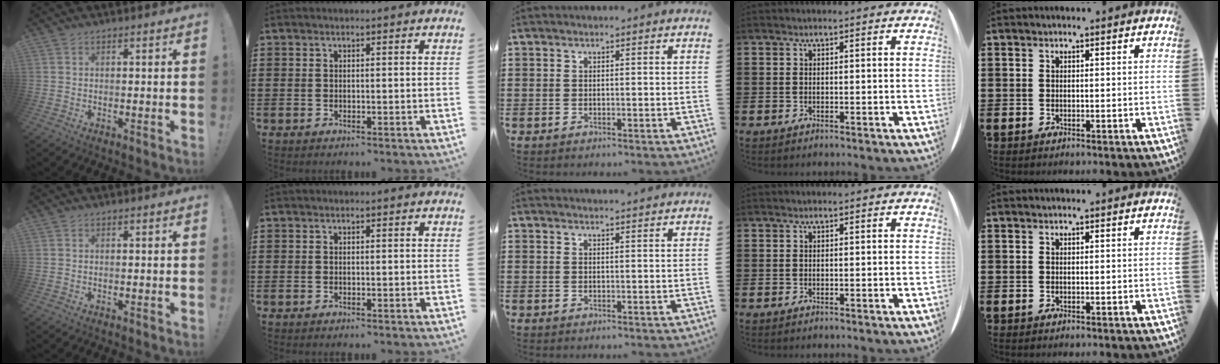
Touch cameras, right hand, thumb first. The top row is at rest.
{"middle": {"total": 1.5, "force": [1.4, -0.1, 0.3], "torque": [-0.001, -0.004, 0.025]}}